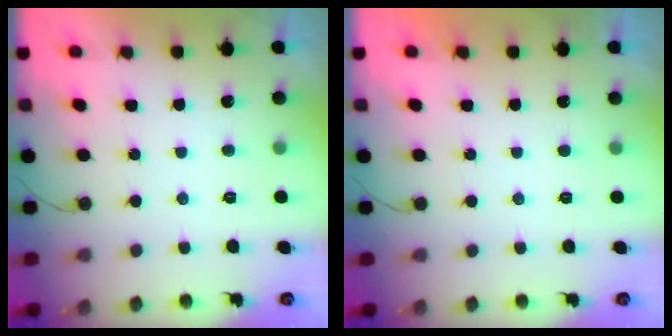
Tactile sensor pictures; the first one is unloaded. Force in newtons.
{"total": 0.0}